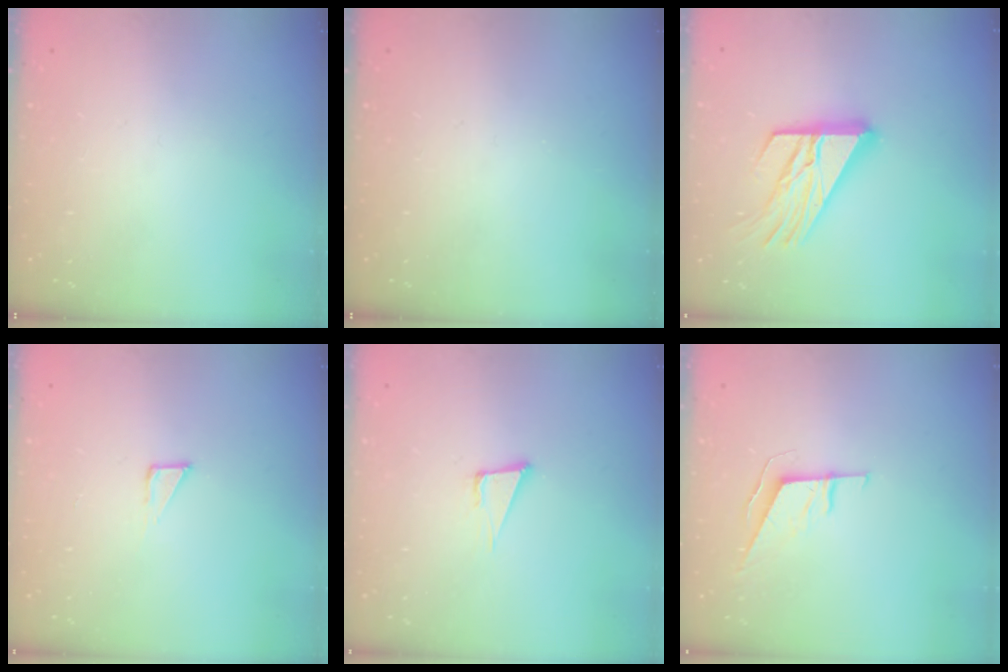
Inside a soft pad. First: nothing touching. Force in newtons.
{"total": 0.0}
{"total": 17.2, "press": 17.1, "slide": 1.8}
{"total": 2.3, "press": 2.3, "slide": 0.1}
{"total": 5.0, "press": 4.0, "slide": 3.1}
{"total": 5.9, "press": 5.7, "slide": 1.3}